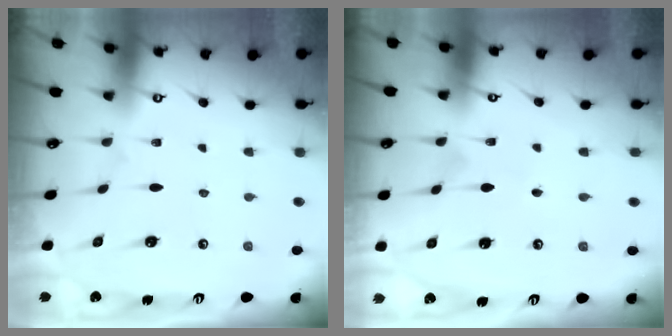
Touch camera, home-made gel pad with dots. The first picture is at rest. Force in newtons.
{"total": 2.7, "press": 2.7, "slide": 0.2}